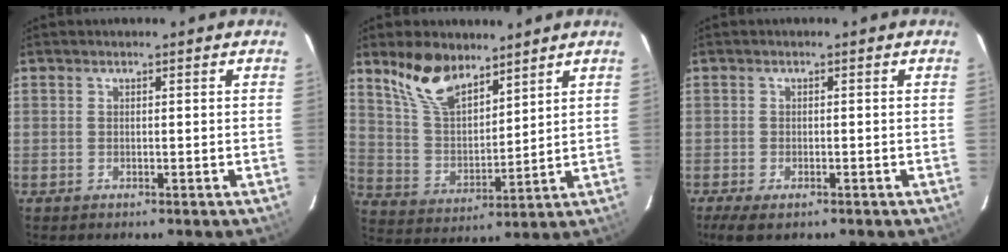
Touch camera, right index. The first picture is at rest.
{"total": 11.9, "force": [8.7, 5.2, 6.1], "torque": [-0.120, 0.014, 0.177]}
{"total": 4.3, "force": [-2.9, 1.7, 2.8], "torque": [-0.064, -0.016, -0.050]}